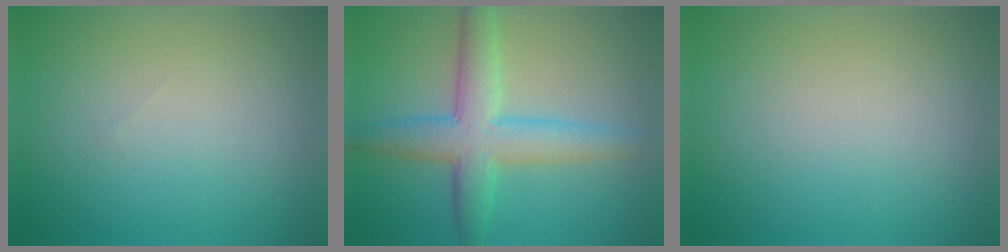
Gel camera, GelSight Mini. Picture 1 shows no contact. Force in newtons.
{"total": 5.8, "press": 5.8, "slide": 0.0}
{"total": 0.0}